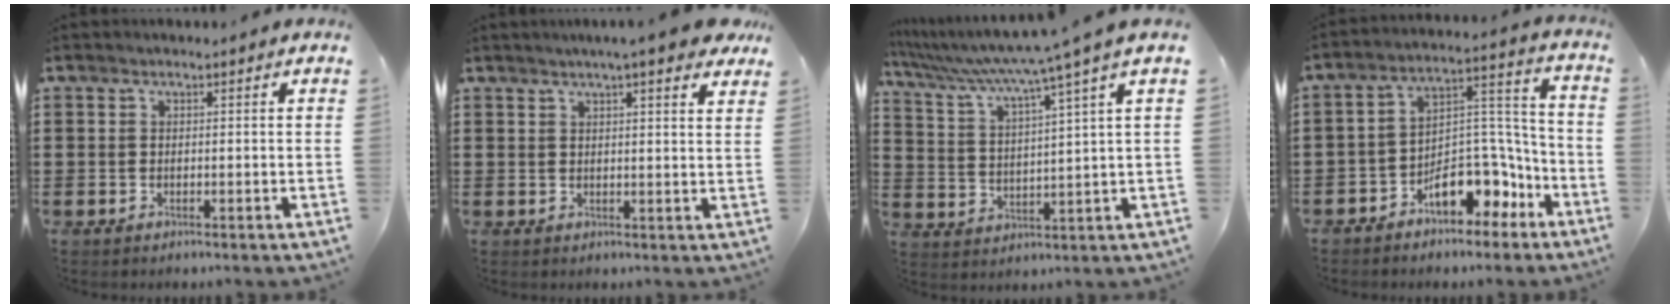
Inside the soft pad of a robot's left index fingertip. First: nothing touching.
{"total": 4.6, "force": [3.7, -0.1, 2.7], "torque": [-0.054, -0.005, 0.064]}
{"total": 6.3, "force": [4.9, -1.6, 3.6], "torque": [-0.093, -0.045, 0.074]}
{"total": 9.6, "force": [-6.4, 5.1, 5.1], "torque": [-0.074, 0.022, -0.118]}